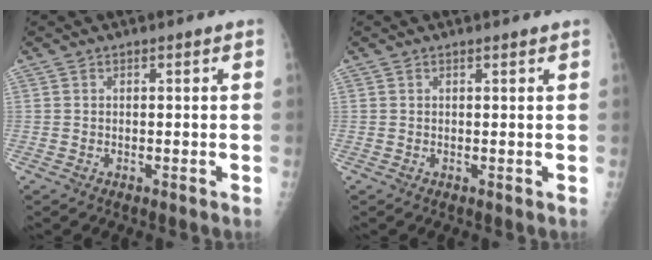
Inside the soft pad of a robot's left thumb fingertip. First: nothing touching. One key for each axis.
{"total": 1.0, "fx": 0.9, "fy": 0.2, "fz": 0.4, "tx": -0.003, "ty": 0.000, "tz": 0.012}